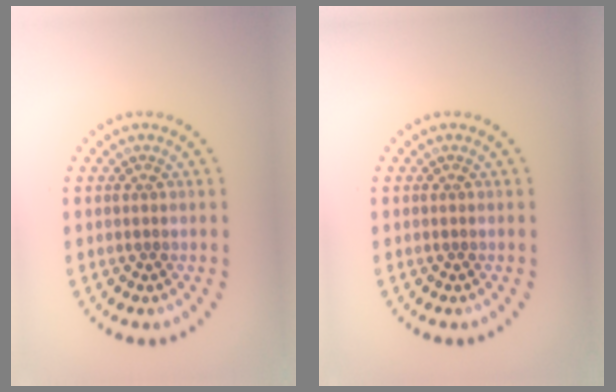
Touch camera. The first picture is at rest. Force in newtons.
{"total": 0.0}